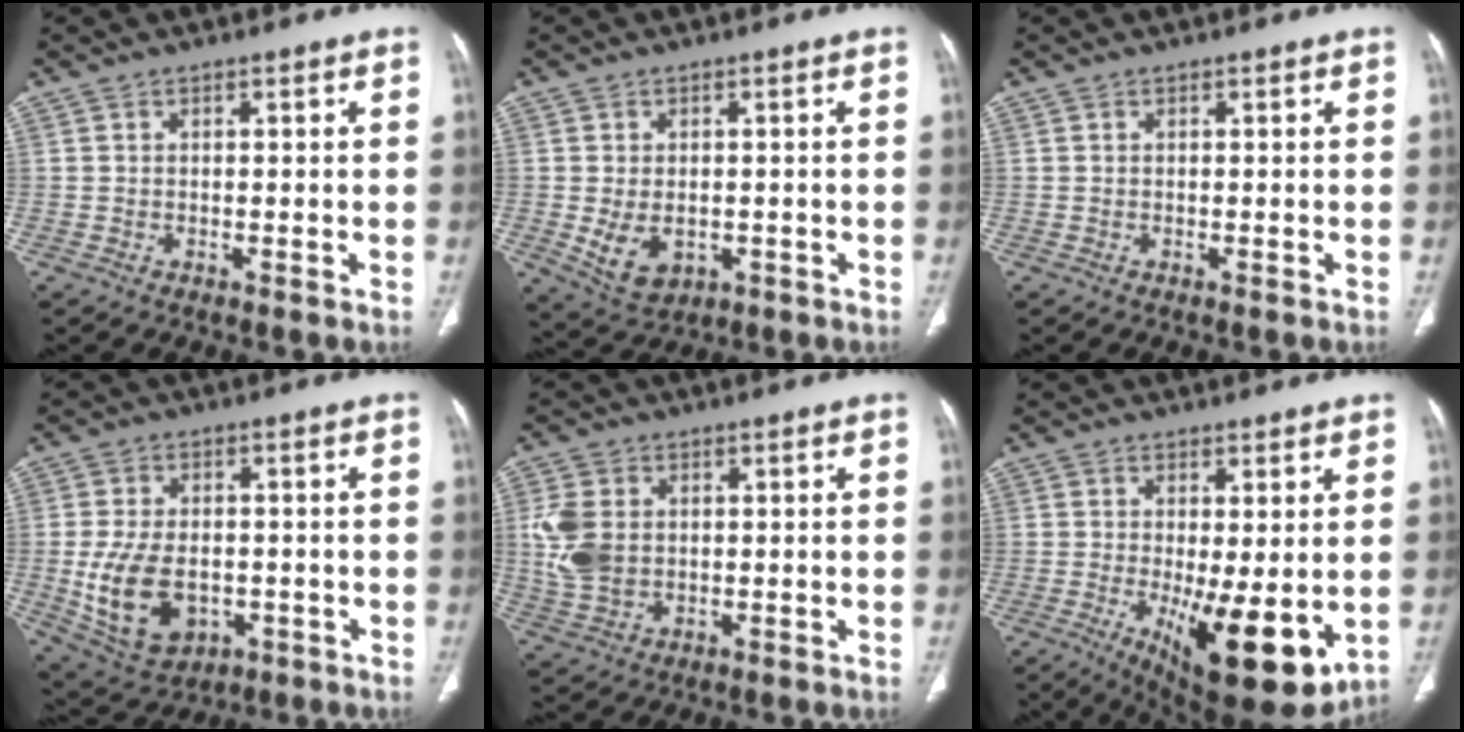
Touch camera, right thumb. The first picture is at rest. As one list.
[{"total": 6.6, "force": [-1.2, 4.6, 4.5], "torque": [-0.070, -0.005, -0.001]}, {"total": 0.0}, {"total": 12.9, "force": [-2.3, 8.5, 9.4], "torque": [-0.164, -0.001, -0.019]}, {"total": 8.5, "force": [1.0, 6.2, 5.8], "torque": [-0.122, -0.001, 0.027]}, {"total": 13.4, "force": [-2.6, 4.6, 12.3], "torque": [-0.182, -0.031, -0.023]}]